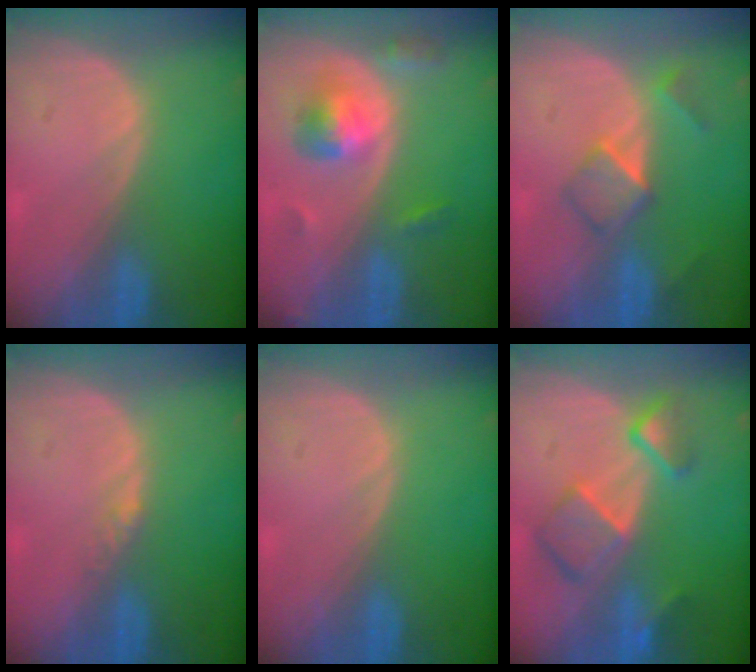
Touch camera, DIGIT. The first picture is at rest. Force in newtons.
{"total": 5.6, "press": 5.3, "slide": 1.8}
{"total": 5.2, "press": 4.5, "slide": 2.6}
{"total": 1.4, "press": 1.1, "slide": 0.8}
{"total": 0.0}
{"total": 7.9, "press": 6.8, "slide": 3.9}